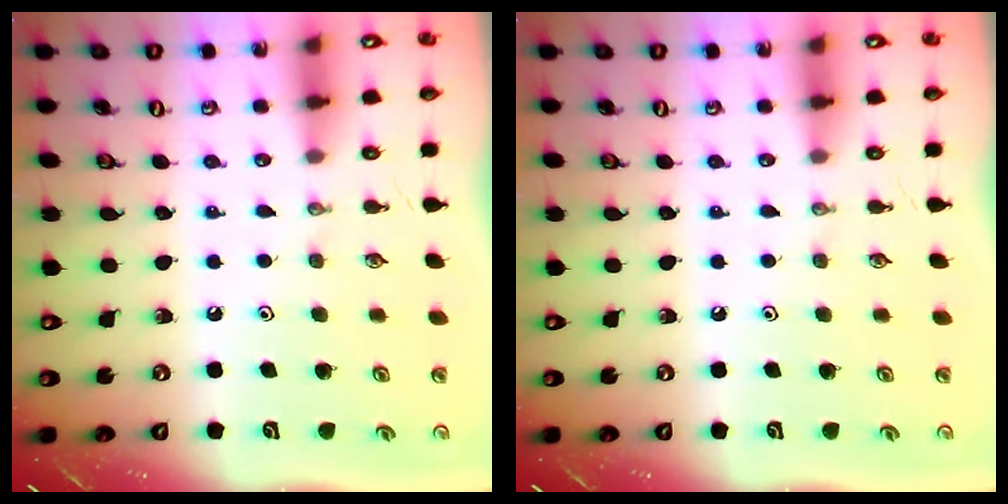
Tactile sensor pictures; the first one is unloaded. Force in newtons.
{"total": 0.0}